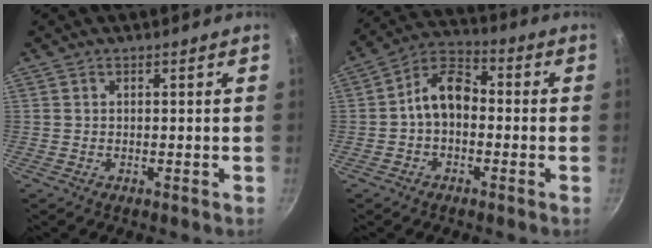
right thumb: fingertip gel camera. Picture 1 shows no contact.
{"total": 8.8, "force": [-0.9, 5.9, 6.4], "torque": [-0.088, 0.039, -0.033]}